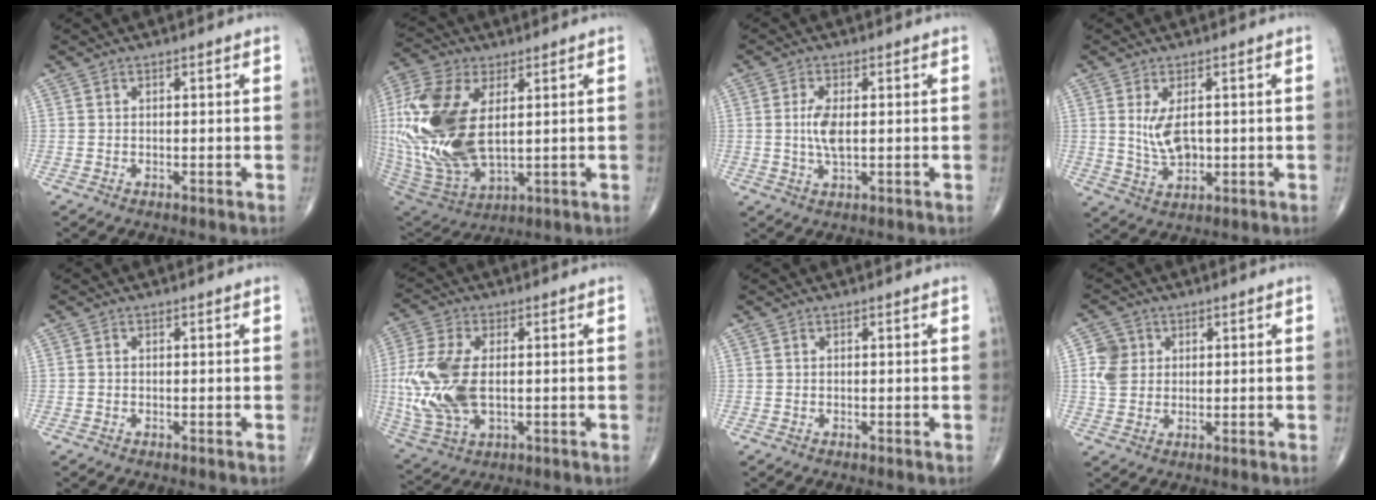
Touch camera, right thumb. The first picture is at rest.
{"total": 24.7, "force": [3.5, 13.3, 20.6], "torque": [-0.470, -0.022, 0.069]}
{"total": 4.8, "force": [0.2, 2.0, 4.4], "torque": [-0.094, -0.005, 0.004]}
{"total": 5.9, "force": [0.8, 3.1, 4.9], "torque": [-0.086, -0.011, 0.023]}
{"total": 0.0}
{"total": 15.3, "force": [-0.2, 8.6, 12.7], "torque": [-0.296, -0.006, 0.003]}
{"total": 0.0}
{"total": 5.2, "force": [1.2, 4.6, 2.3], "torque": [-0.028, 0.001, 0.020]}